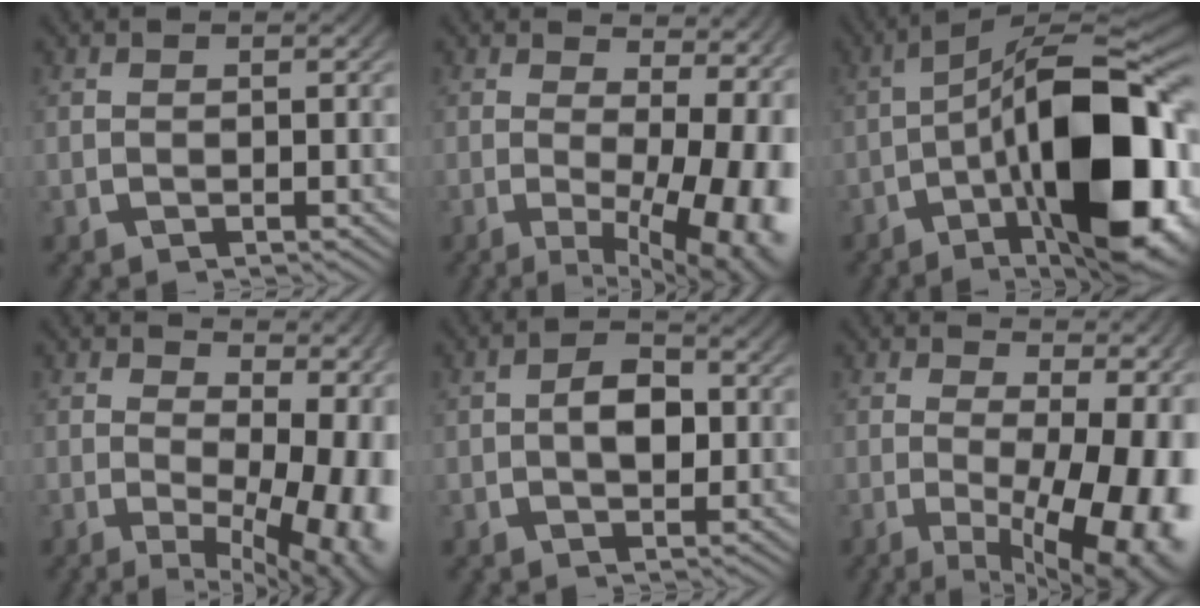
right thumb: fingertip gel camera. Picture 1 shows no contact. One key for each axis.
{"total": 10.3, "fx": -1.5, "fy": 5.1, "fz": 8.8, "tx": -0.125, "ty": -0.040, "tz": -0.006}
{"total": 19.0, "fx": -4.5, "fy": 8.7, "fz": 16.2, "tx": -0.251, "ty": -0.036, "tz": -0.058}
{"total": 10.4, "fx": -1.3, "fy": 5.5, "fz": 8.8, "tx": -0.131, "ty": -0.036, "tz": -0.002}
{"total": 3.3, "fx": -0.6, "fy": 2.0, "fz": 2.6, "tx": -0.048, "ty": -0.006, "tz": -0.006}
{"total": 12.6, "fx": -2.4, "fy": 6.4, "fz": 10.5, "tx": -0.148, "ty": -0.046, "tz": -0.014}